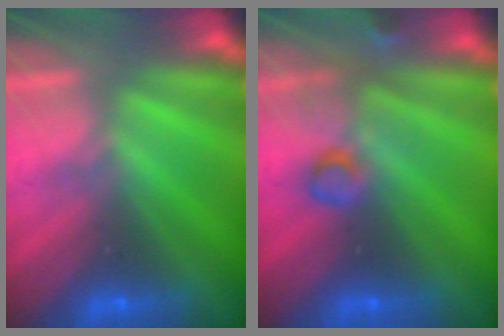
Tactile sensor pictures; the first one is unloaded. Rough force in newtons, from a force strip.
{"total": 2.8}